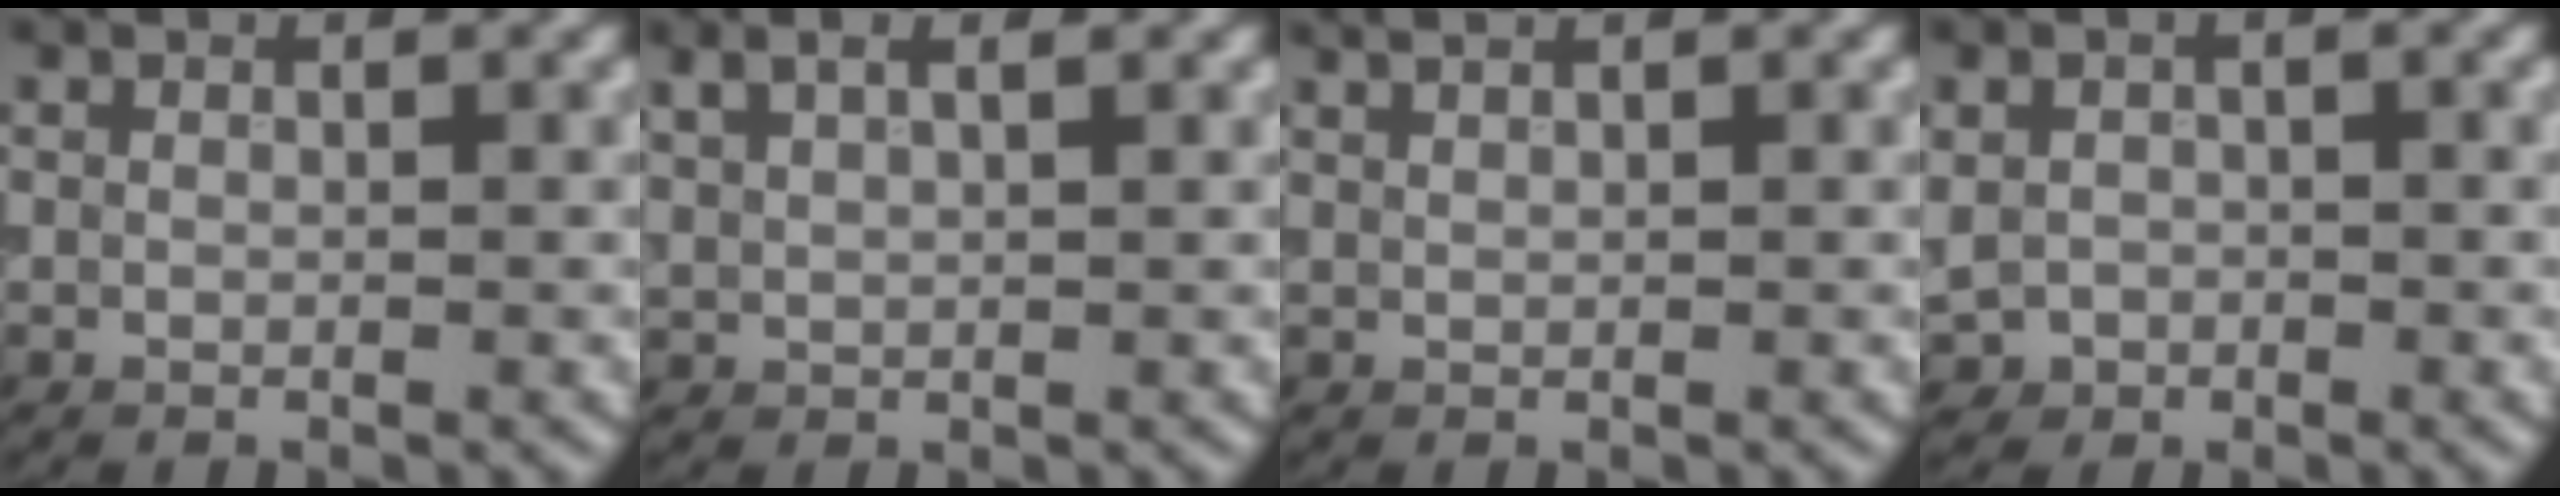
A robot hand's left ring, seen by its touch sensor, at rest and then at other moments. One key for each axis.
{"total": 2.8, "fx": 1.9, "fy": 0.8, "fz": 1.8, "tx": -0.041, "ty": 0.012, "tz": 0.031}
{"total": 1.2, "fx": 1.0, "fy": 0.2, "fz": 0.7, "tx": -0.012, "ty": 0.002, "tz": 0.014}
{"total": 2.3, "fx": -0.6, "fy": 2.0, "fz": 1.2, "tx": -0.023, "ty": -0.003, "tz": -0.015}